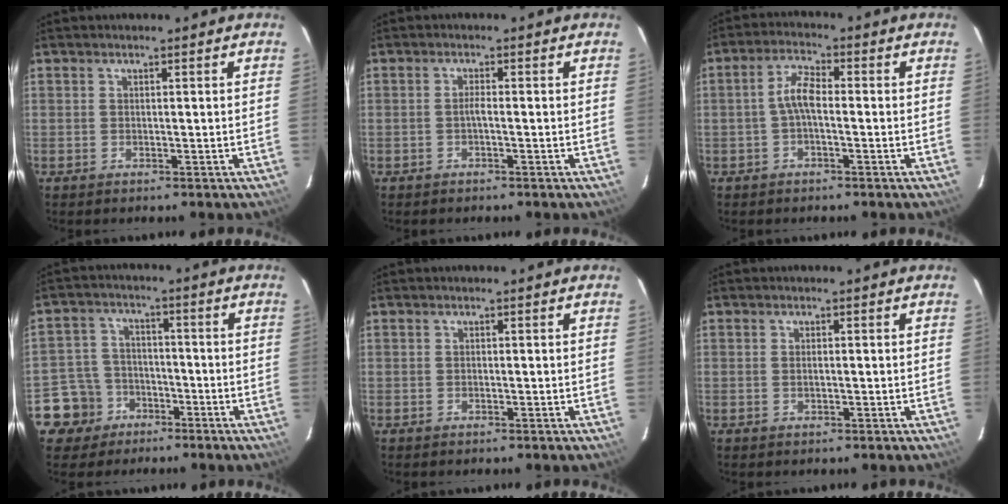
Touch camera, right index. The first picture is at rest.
{"total": 1.2, "force": [-0.4, 0.0, 1.1], "torque": [-0.022, 0.004, -0.010]}
{"total": 4.4, "force": [-0.7, 1.6, 4.0], "torque": [-0.085, 0.015, -0.016]}
{"total": 8.1, "force": [-4.3, 6.9, 0.6], "torque": [-0.042, 0.027, -0.069]}
{"total": 0.0}
{"total": 1.2, "force": [0.0, 0.5, 1.0], "torque": [-0.019, 0.001, 0.000]}